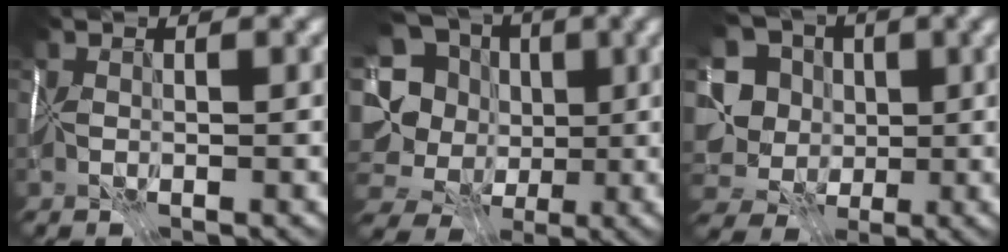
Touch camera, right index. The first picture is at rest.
{"total": 13.9, "force": [-0.1, 12.8, 5.4], "torque": [-0.137, 0.009, -0.006]}
{"total": 10.2, "force": [0.3, 9.2, 4.4], "torque": [-0.106, 0.010, -0.007]}